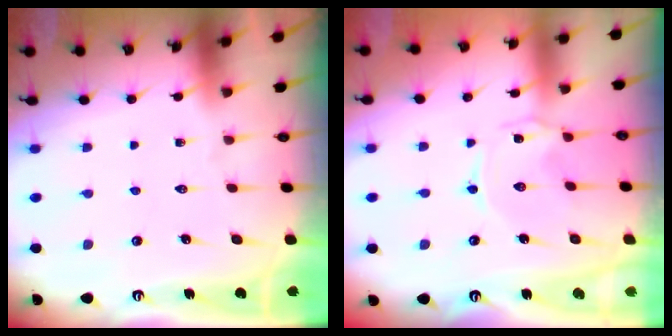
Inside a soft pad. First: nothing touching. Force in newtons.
{"total": 0.8, "press": 0.8, "slide": 0.3}